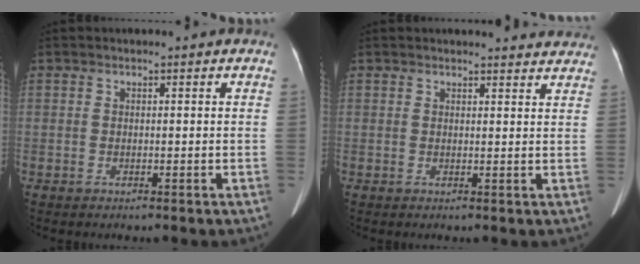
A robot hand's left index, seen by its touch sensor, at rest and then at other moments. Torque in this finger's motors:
{"motor_torque": [0.25, -0.26, 0.00, 0.01]}